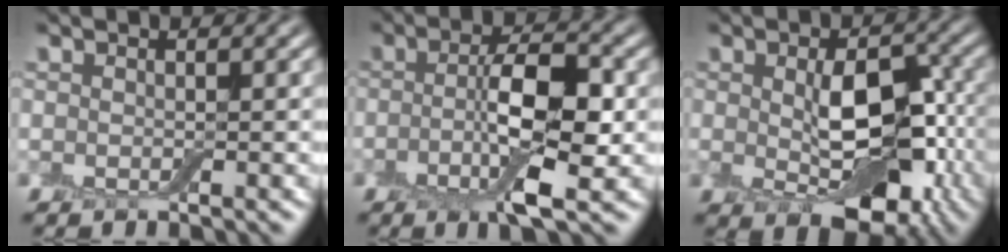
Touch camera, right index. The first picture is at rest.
{"total": 6.0, "force": [-1.1, 1.8, 5.6], "torque": [-0.100, 0.009, -0.025]}
{"total": 8.2, "force": [-0.9, 4.7, 6.7], "torque": [-0.105, -0.001, -0.007]}